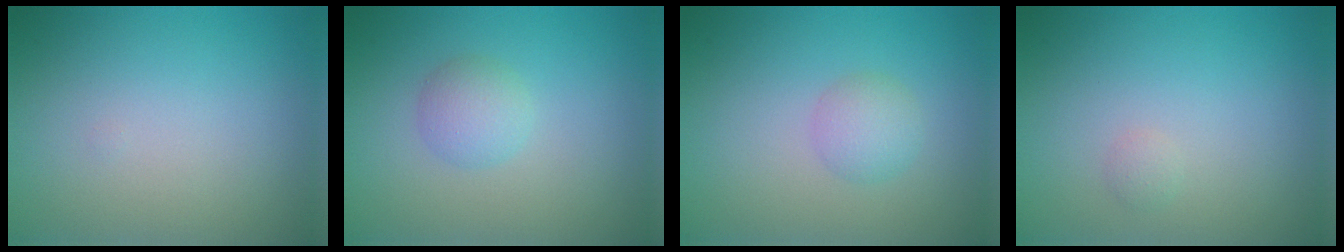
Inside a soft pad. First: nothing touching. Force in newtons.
{"total": 2.1, "press": 2.1, "slide": 0.1}
{"total": 2.0, "press": 2.0, "slide": 0.2}
{"total": 0.6, "press": 0.6, "slide": 0.0}